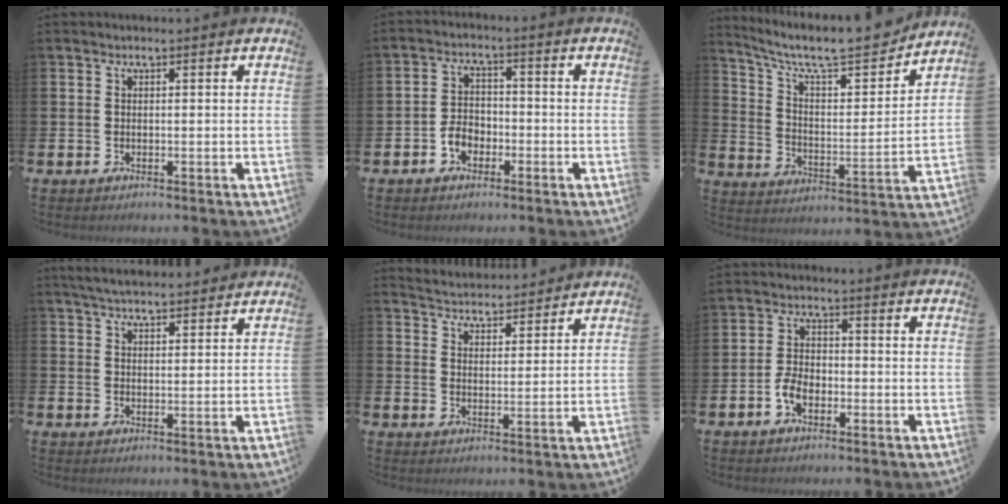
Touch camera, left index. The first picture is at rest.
{"total": 3.4, "force": [-1.8, 2.4, 1.5], "torque": [-0.025, 0.004, -0.039]}
{"total": 9.7, "force": [8.5, 2.3, 3.9], "torque": [-0.101, -0.064, 0.142]}
{"total": 4.3, "force": [4.2, 0.5, 0.8], "torque": [-0.022, -0.016, 0.077]}
{"total": 4.5, "force": [4.5, 0.4, -0.5], "torque": [-0.003, -0.032, 0.078]}
{"total": 3.4, "force": [-1.5, 2.0, 2.2], "torque": [-0.041, 0.007, -0.028]}